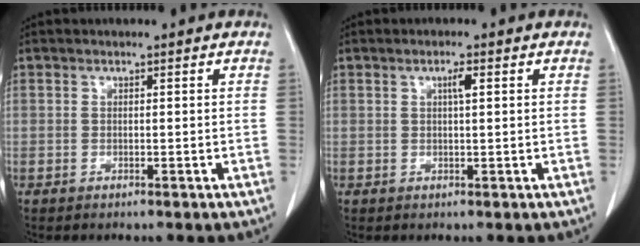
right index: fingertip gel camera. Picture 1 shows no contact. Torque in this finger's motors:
{"motor_torque": [0.12, 0.00, 0.02, 0.02]}